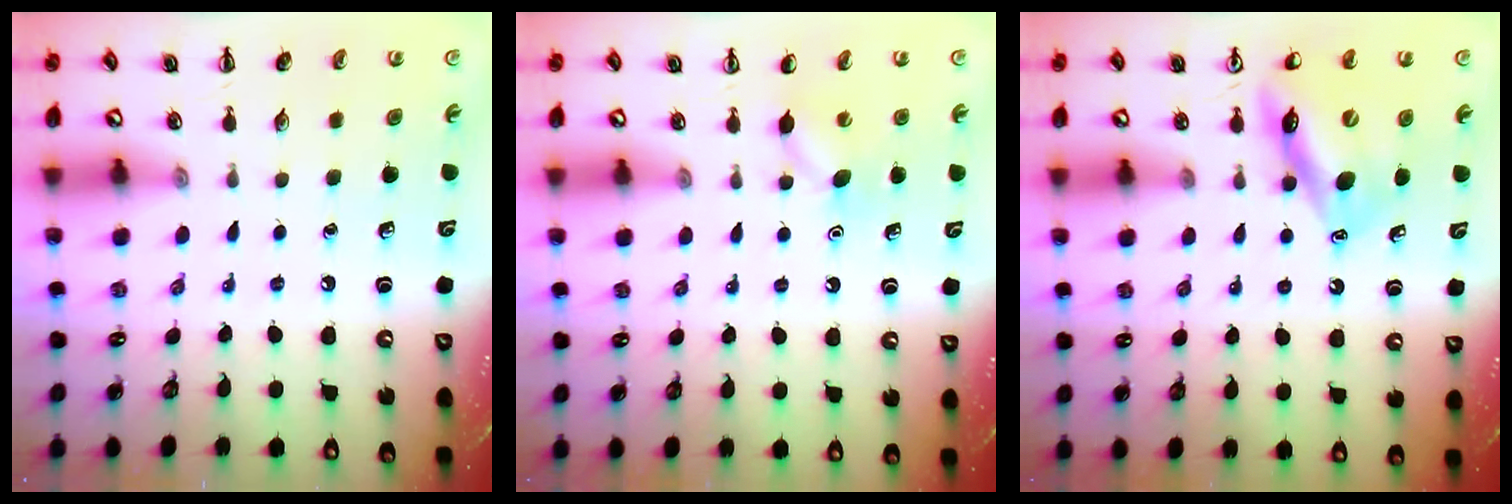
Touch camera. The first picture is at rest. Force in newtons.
{"total": 5.5, "press": 5.3, "slide": 1.3}
{"total": 11.0, "press": 10.4, "slide": 3.5}